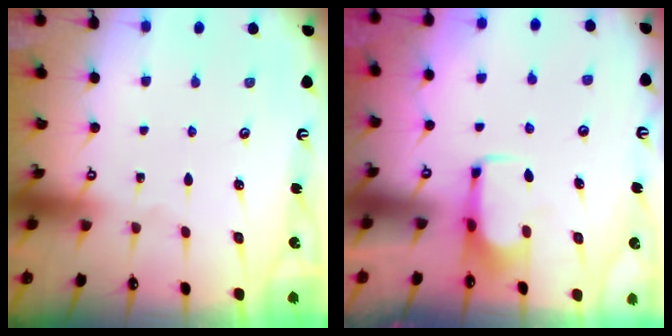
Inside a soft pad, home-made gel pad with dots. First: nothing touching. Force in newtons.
{"total": 2.0, "press": 2.0, "slide": 0.3}